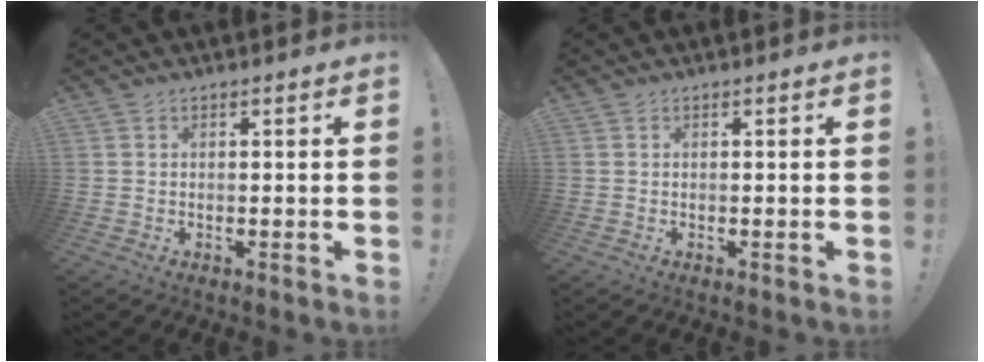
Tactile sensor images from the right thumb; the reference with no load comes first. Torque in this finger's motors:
{"motor_torque": [-0.05, 0.05, 0.00, 0.00, 0.00]}